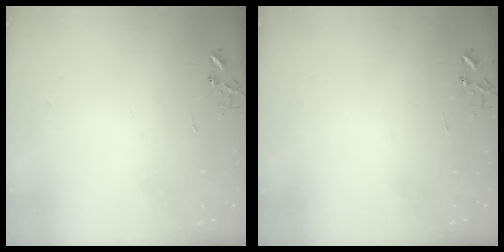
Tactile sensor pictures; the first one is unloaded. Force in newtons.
{"total": 0.0}